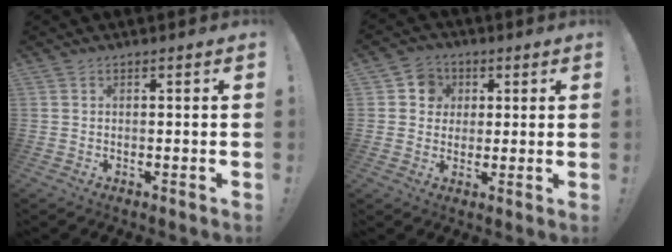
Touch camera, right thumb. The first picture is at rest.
{"total": 7.1, "force": [1.6, 6.8, 1.5], "torque": [-0.026, -0.003, 0.033]}